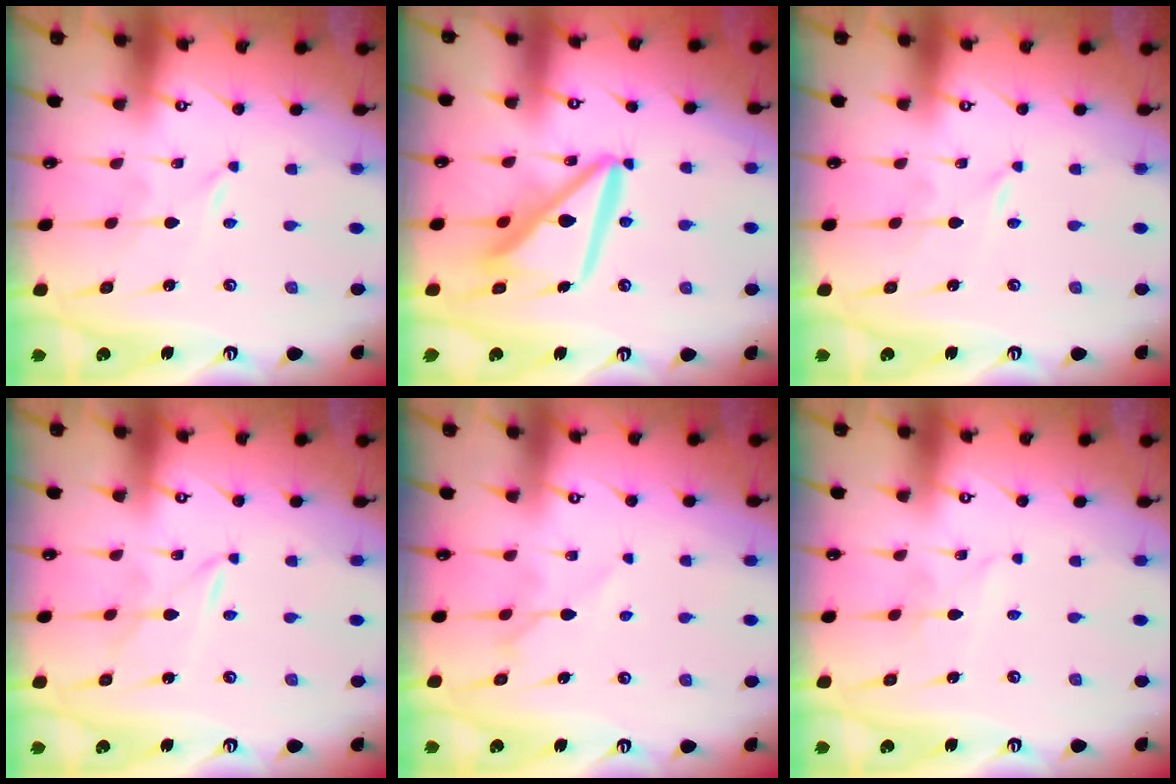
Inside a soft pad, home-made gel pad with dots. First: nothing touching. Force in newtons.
{"total": 14.1, "press": 13.9, "slide": 1.7}
{"total": 0.0}
{"total": 2.7, "press": 2.7, "slide": 0.3}
{"total": 6.4, "press": 6.3, "slide": 0.9}
{"total": 1.9, "press": 1.9, "slide": 0.1}